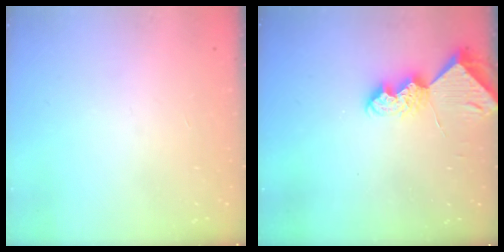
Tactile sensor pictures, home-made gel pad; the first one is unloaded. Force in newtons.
{"total": 7.2, "press": 7.2, "slide": 0.6}